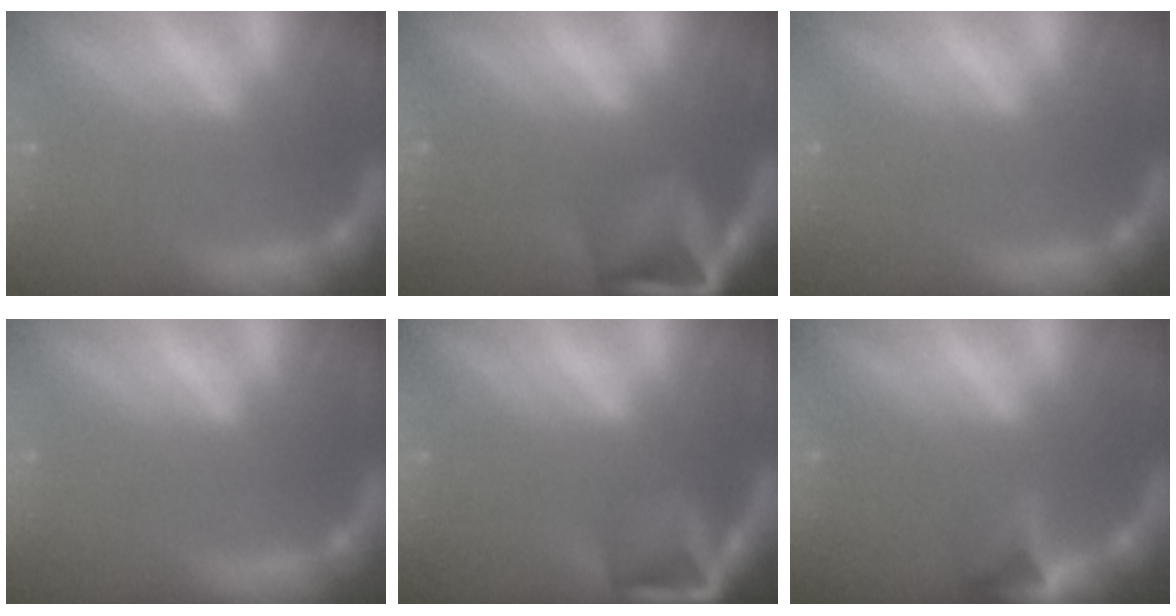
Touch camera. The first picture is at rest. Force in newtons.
{"total": 7.4}
{"total": 0.0}
{"total": 0.0}
{"total": 5.4}
{"total": 3.4}